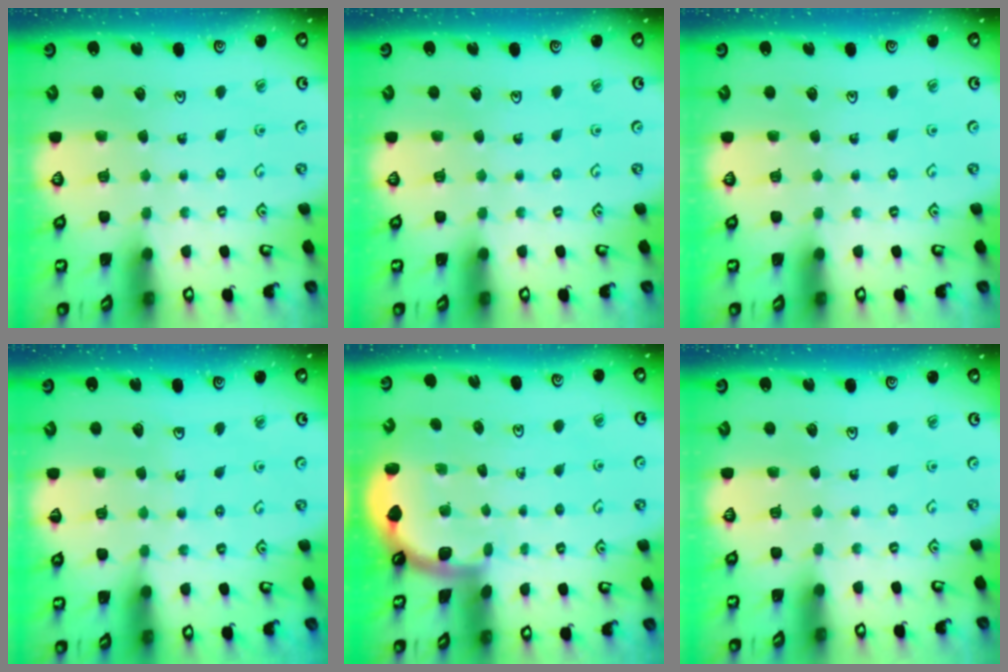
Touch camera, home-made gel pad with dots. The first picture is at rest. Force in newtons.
{"total": 0.0}
{"total": 0.0}
{"total": 3.0, "press": 3.0, "slide": 0.3}
{"total": 1.7, "press": 1.7, "slide": 0.1}
{"total": 0.0}